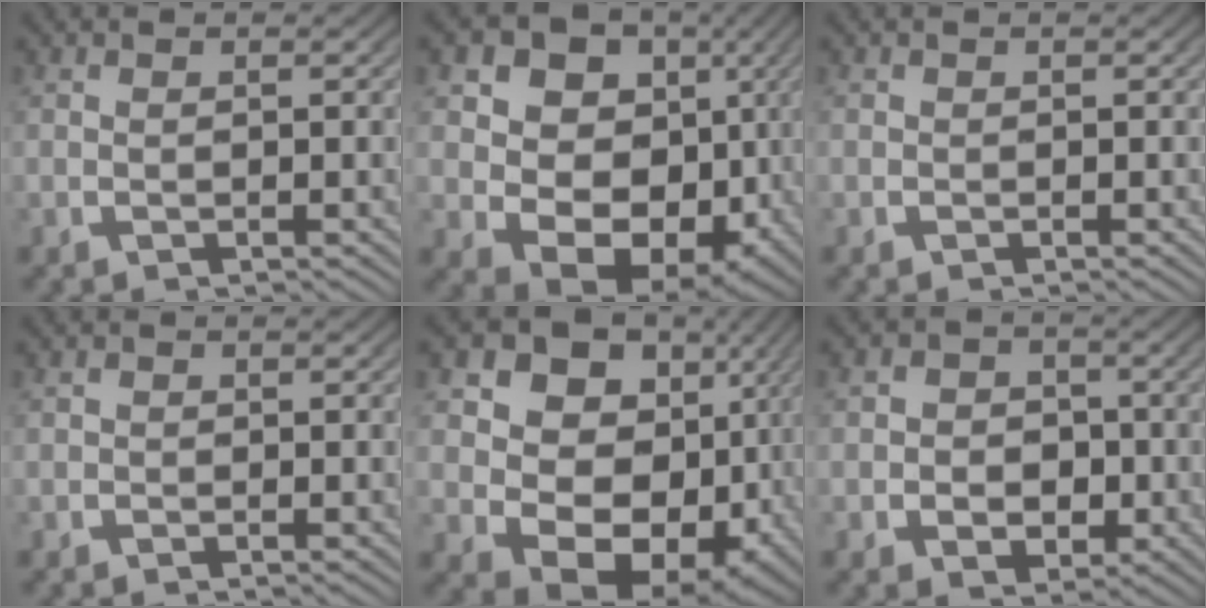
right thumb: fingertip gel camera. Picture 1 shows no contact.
{"total": 17.3, "force": [0.0, 13.4, 10.9], "torque": [-0.213, -0.044, 0.004]}
{"total": 0.0}
{"total": 0.7, "force": [-0.2, 0.6, 0.2], "torque": [0.000, -0.002, -0.005]}
{"total": 19.4, "force": [1.4, 14.5, 12.8], "torque": [-0.239, -0.033, 0.023]}
{"total": 5.4, "force": [-0.9, 4.5, 2.9], "torque": [-0.047, -0.019, -0.013]}